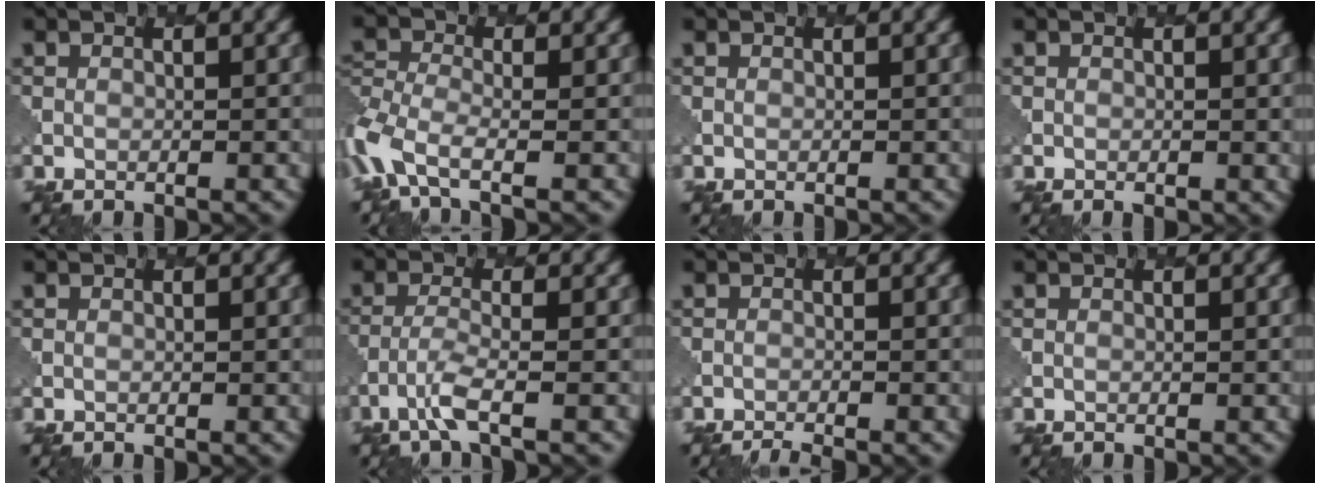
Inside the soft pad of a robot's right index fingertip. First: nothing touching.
{"total": 5.5, "force": [-3.1, 2.4, 3.8], "torque": [-0.101, -0.013, -0.075]}
{"total": 0.0}
{"total": 0.9, "force": [-0.1, 0.5, 0.7], "torque": [-0.008, -0.003, 0.004]}
{"total": 0.0}
{"total": 2.6, "force": [-1.7, 0.2, 1.9], "torque": [-0.046, -0.002, -0.044]}
{"total": 1.7, "force": [-1.6, 0.2, 0.7], "torque": [-0.006, -0.002, -0.031]}
{"total": 0.0}